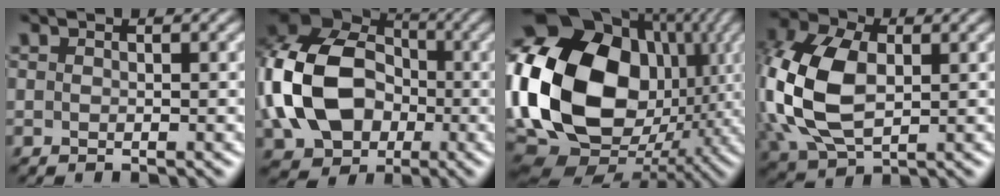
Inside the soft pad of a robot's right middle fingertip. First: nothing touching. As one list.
[{"total": 13.2, "force": [-1.4, 10.0, 8.5], "torque": [-0.206, 0.010, -0.037]}, {"total": 19.5, "force": [1.6, 14.8, 12.5], "torque": [-0.287, 0.010, 0.036]}, {"total": 10.7, "force": [0.3, 7.3, 7.8], "torque": [-0.211, 0.002, 0.010]}]